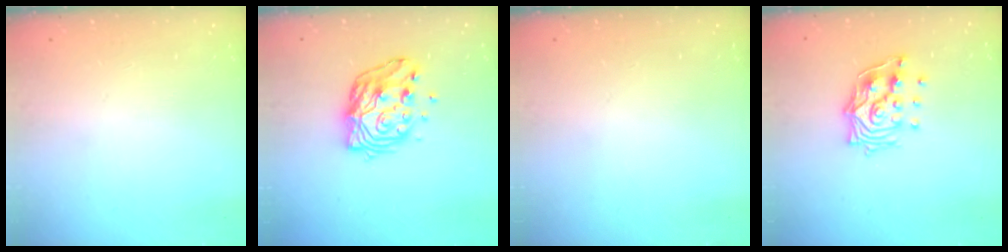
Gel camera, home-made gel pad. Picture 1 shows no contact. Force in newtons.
{"total": 14.0, "press": 13.9, "slide": 1.7}
{"total": 0.0}
{"total": 13.3, "press": 13.3, "slide": 1.2}